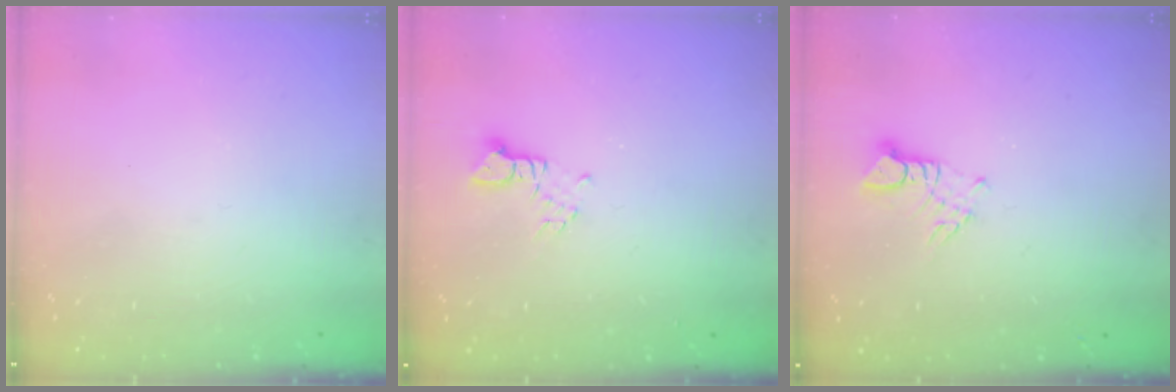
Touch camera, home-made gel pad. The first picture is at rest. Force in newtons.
{"total": 2.6, "press": 2.5, "slide": 0.4}
{"total": 3.4, "press": 3.4, "slide": 0.1}